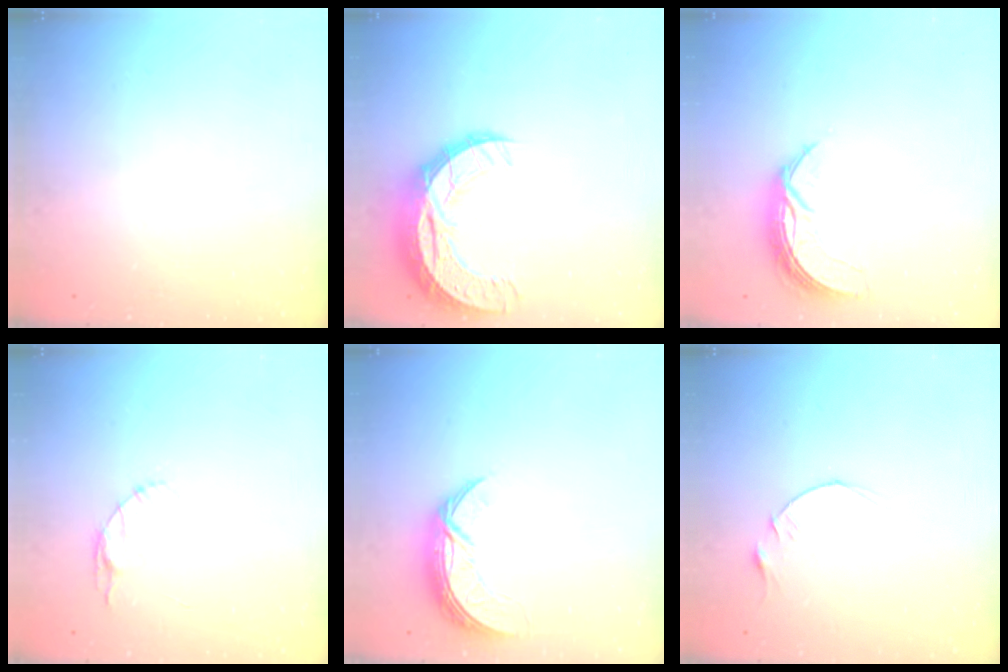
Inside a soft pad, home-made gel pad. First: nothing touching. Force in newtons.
{"total": 13.7, "press": 13.7, "slide": 0.9}
{"total": 7.7, "press": 7.7, "slide": 0.0}
{"total": 3.3, "press": 3.3, "slide": 0.4}
{"total": 7.7, "press": 7.6, "slide": 0.7}
{"total": 3.9, "press": 3.9, "slide": 0.5}